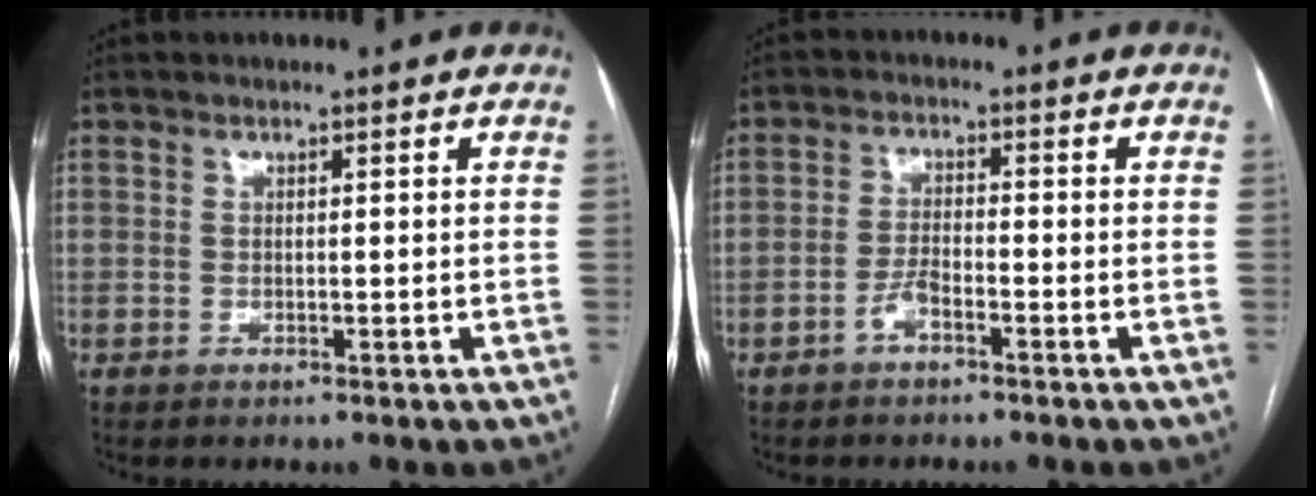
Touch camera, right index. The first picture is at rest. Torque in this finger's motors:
{"motor_torque": [0.10, 0.10, 0.05, 0.03]}